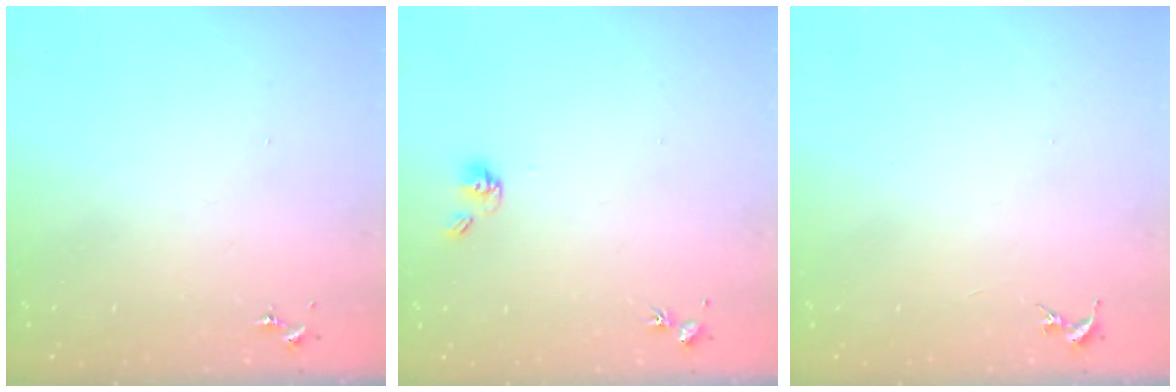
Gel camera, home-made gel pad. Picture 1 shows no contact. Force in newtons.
{"total": 6.0, "press": 5.6, "slide": 2.1}
{"total": 0.0}